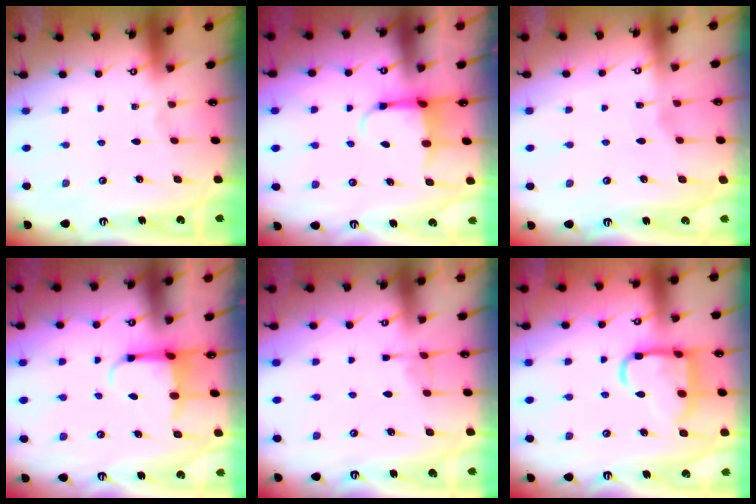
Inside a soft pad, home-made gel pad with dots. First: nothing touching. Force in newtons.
{"total": 3.9, "press": 3.7, "slide": 1.1}
{"total": 2.5, "press": 2.5, "slide": 0.2}
{"total": 3.9, "press": 3.8, "slide": 1.2}
{"total": 3.8, "press": 3.8, "slide": 0.5}
{"total": 14.0, "press": 13.9, "slide": 1.5}